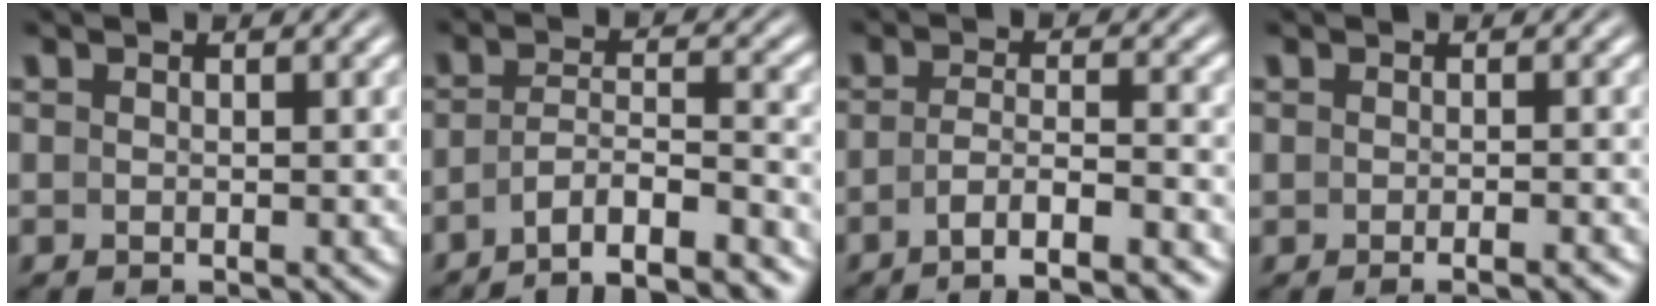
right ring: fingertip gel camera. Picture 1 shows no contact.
{"total": 7.9, "force": [-6.4, 3.6, 3.0], "torque": [-0.062, -0.035, -0.096]}
{"total": 6.2, "force": [-5.1, 1.6, 3.2], "torque": [-0.055, -0.032, -0.069]}
{"total": 1.6, "force": [-1.2, 0.1, 1.0], "torque": [-0.015, 0.002, -0.020]}